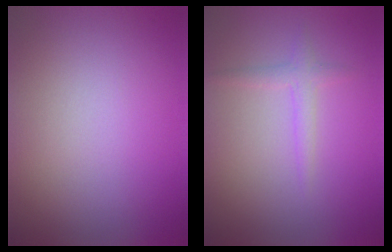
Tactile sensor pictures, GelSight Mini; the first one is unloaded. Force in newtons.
{"total": 1.4, "press": 1.4, "slide": 0.1}